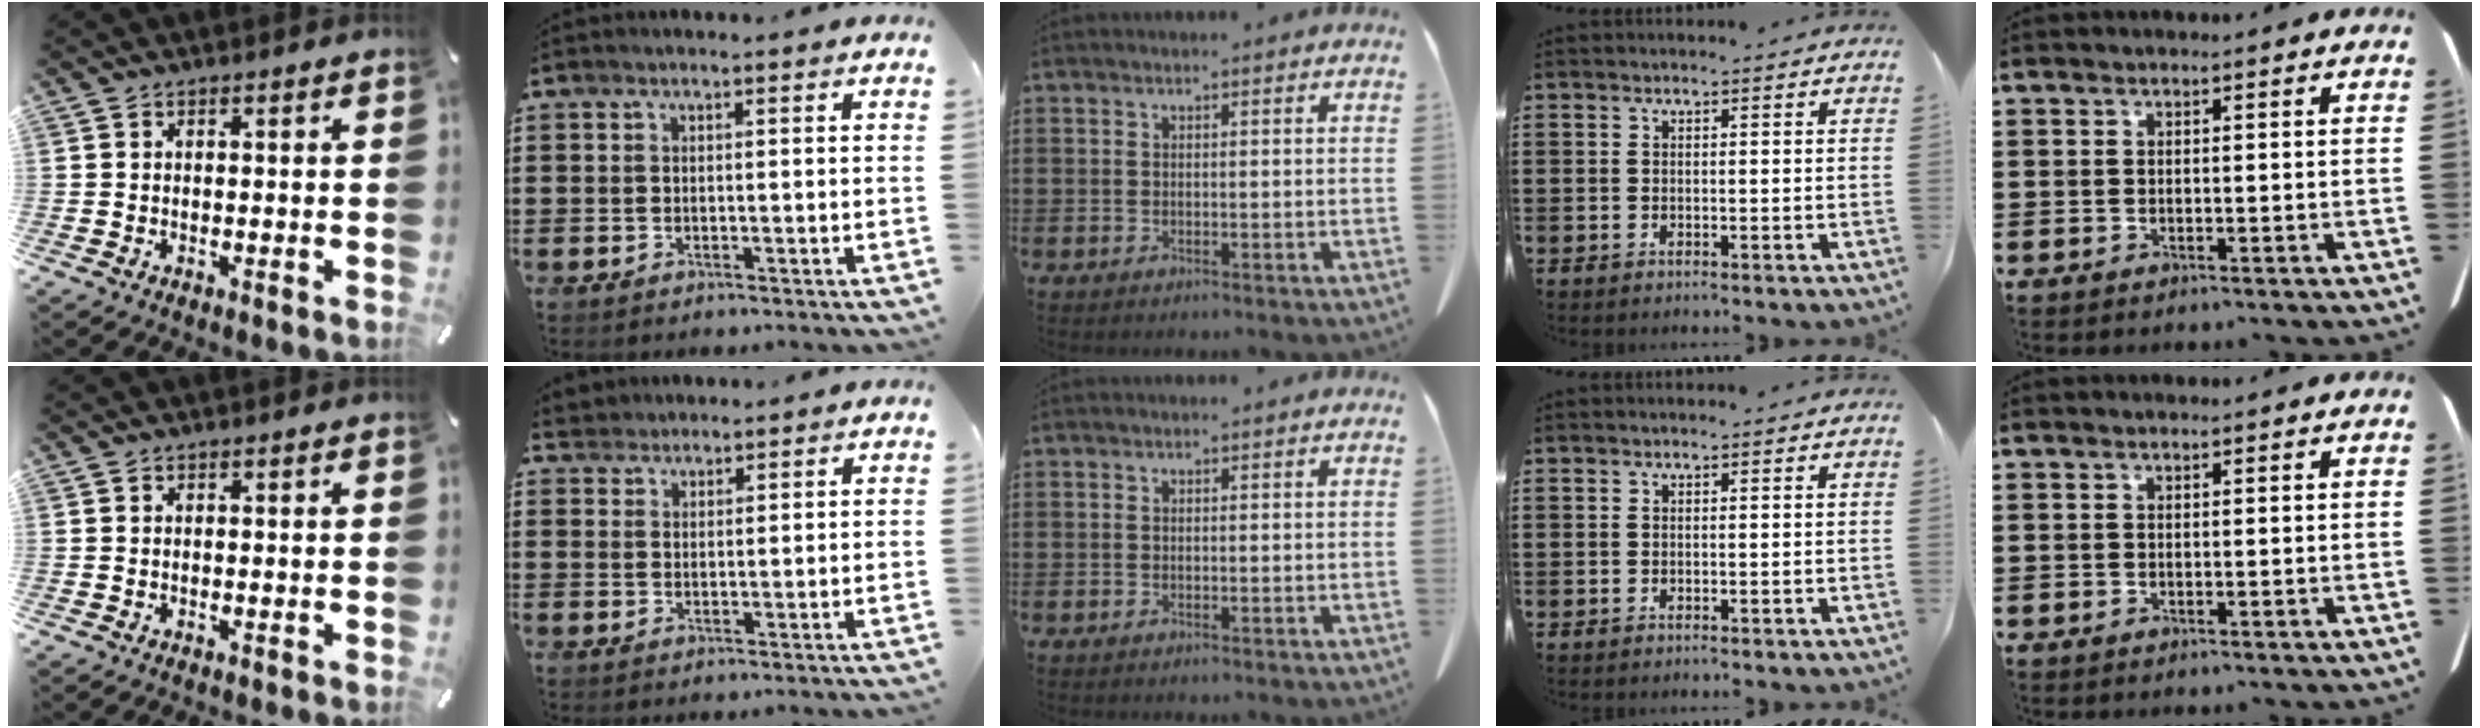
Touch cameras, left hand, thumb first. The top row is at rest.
{"index": {"total": 2.0, "force": [1.8, 0.8, -0.3], "torque": [-0.001, 0.005, 0.037]}}